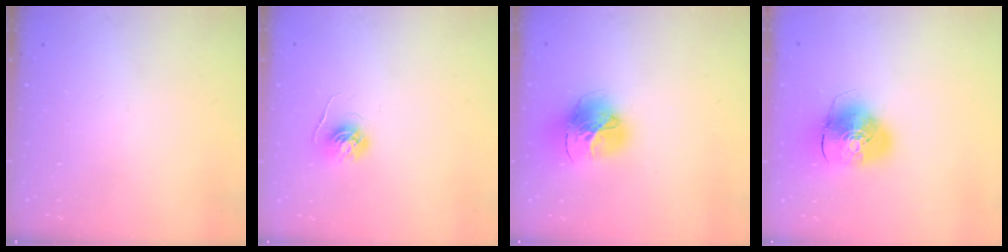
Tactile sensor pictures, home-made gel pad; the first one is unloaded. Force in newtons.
{"total": 4.3, "press": 4.3, "slide": 0.5}
{"total": 16.7, "press": 16.6, "slide": 1.8}
{"total": 10.4, "press": 10.2, "slide": 1.7}